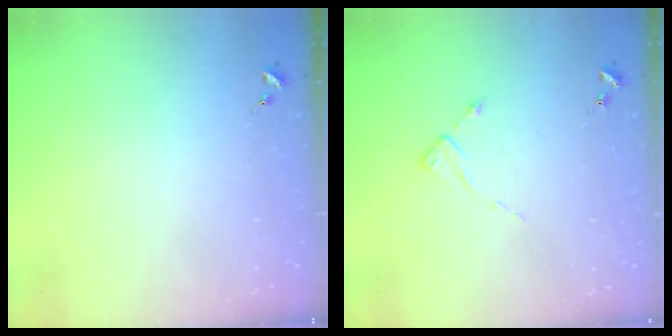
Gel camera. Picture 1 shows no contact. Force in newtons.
{"total": 2.0, "press": 2.0, "slide": 0.3}